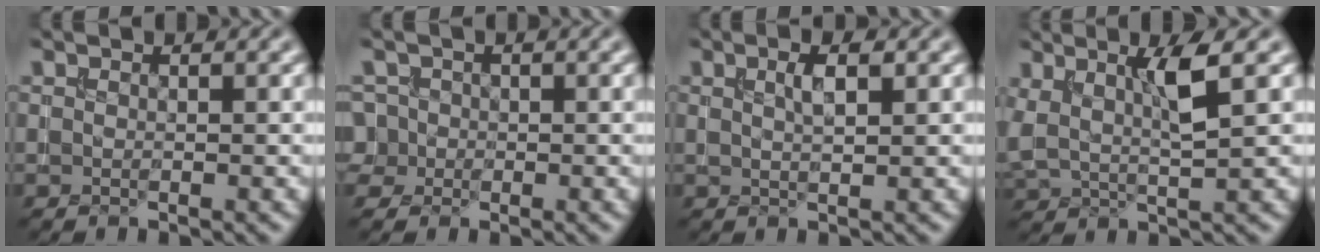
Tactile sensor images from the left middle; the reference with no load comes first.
{"total": 2.9, "force": [-0.1, 2.8, 0.9], "torque": [-0.009, 0.026, -0.018]}
{"total": 2.0, "force": [0.8, 0.5, 1.8], "torque": [-0.030, 0.005, 0.013]}
{"total": 3.6, "force": [1.5, 0.6, 3.2], "torque": [-0.066, -0.001, 0.031]}